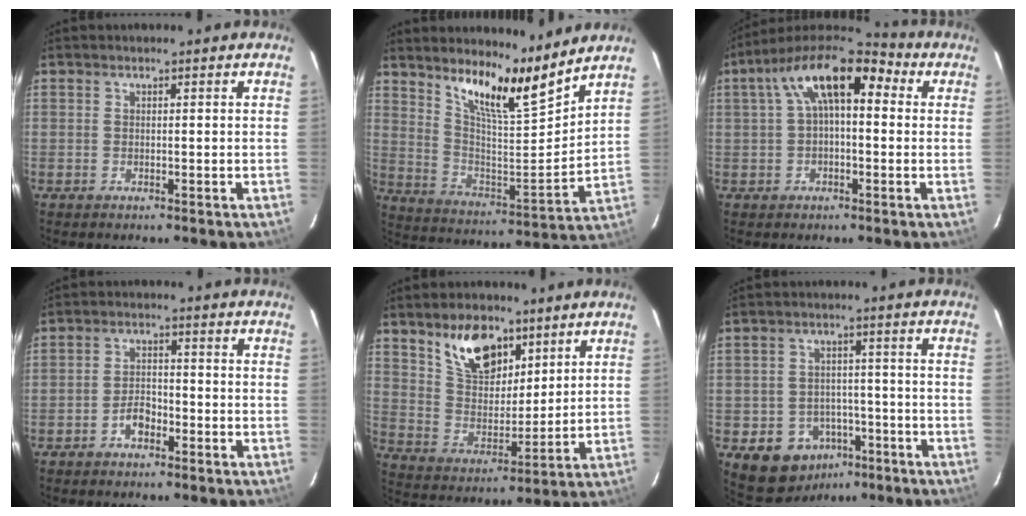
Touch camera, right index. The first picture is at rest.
{"total": 14.2, "force": [11.2, 1.3, 8.6], "torque": [-0.143, -0.021, 0.205]}
{"total": 13.4, "force": [3.6, 6.2, 11.4], "torque": [-0.203, 0.043, 0.049]}
{"total": 3.7, "force": [-2.5, 1.9, 1.9], "torque": [-0.044, 0.010, -0.042]}
{"total": 12.8, "force": [8.0, 7.0, 7.3], "torque": [-0.126, 0.010, 0.154]}
{"total": 10.6, "force": [-5.6, 8.3, 3.4], "torque": [-0.083, 0.021, -0.057]}